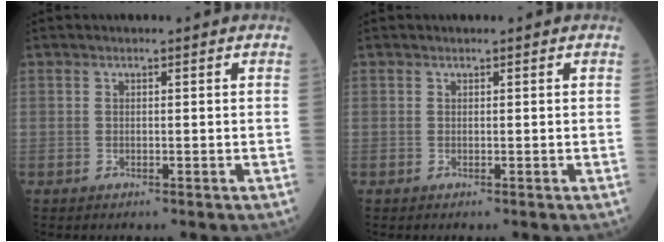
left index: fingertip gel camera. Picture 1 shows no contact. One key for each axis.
{"total": 0.0}